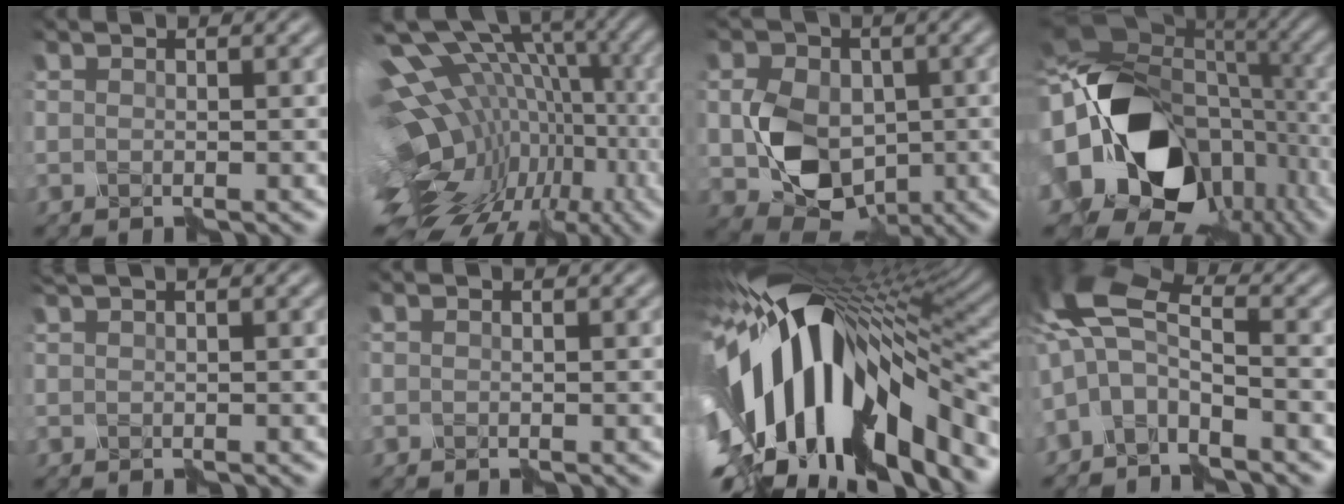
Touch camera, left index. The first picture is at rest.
{"total": 15.1, "force": [-2.5, 9.6, 11.3], "torque": [-0.158, 0.038, -0.007]}
{"total": 6.6, "force": [-1.3, 4.9, 4.1], "torque": [-0.080, 0.005, -0.020]}
{"total": 21.1, "force": [-5.5, 16.1, 12.5], "torque": [-0.228, -0.044, -0.078]}
{"total": 1.2, "force": [0.8, 0.3, 0.8], "torque": [-0.011, 0.011, 0.009]}
{"total": 0.0}
{"total": 16.3, "force": [-3.5, 8.6, 13.4], "torque": [-0.250, 0.003, -0.055]}
{"total": 5.5, "force": [-2.5, 2.4, 4.3], "torque": [-0.092, 0.026, -0.056]}